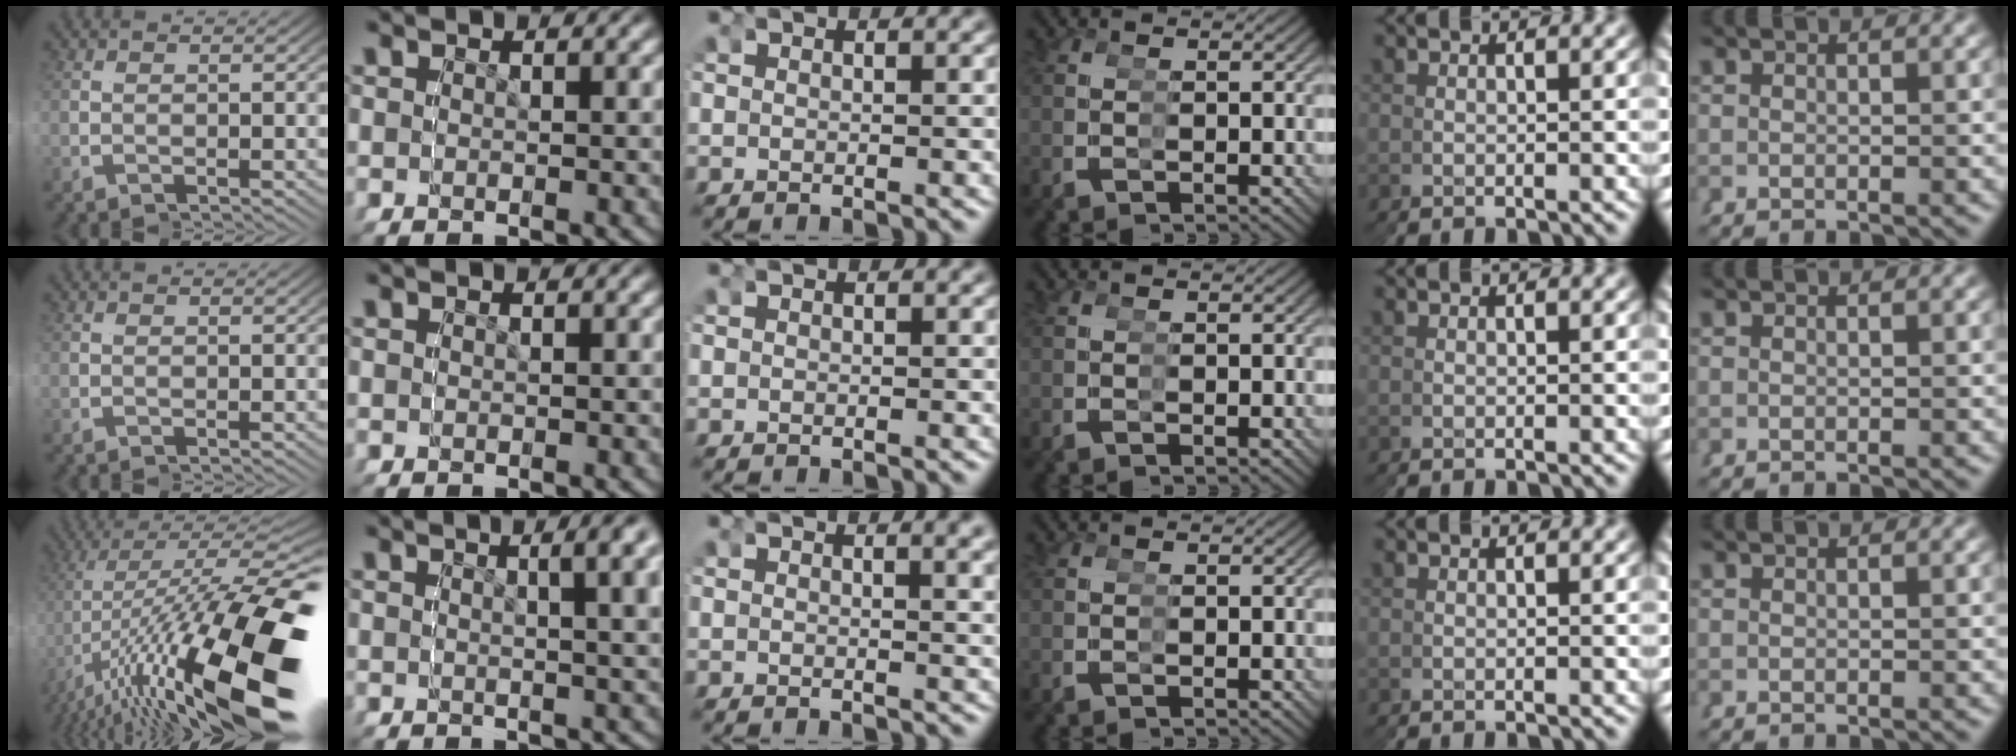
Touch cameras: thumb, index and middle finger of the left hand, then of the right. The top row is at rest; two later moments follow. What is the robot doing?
{"motion": "grasp_and_lifting", "object": "condiment"}